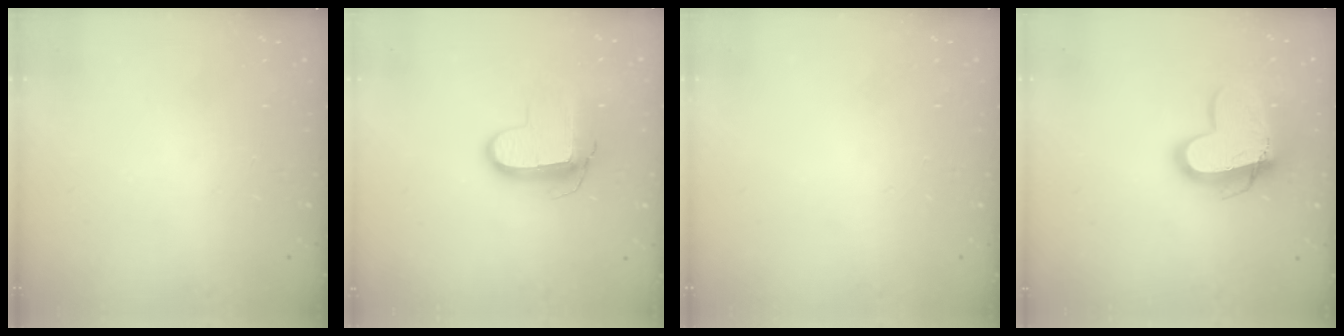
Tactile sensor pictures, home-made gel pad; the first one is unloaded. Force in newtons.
{"total": 10.8, "press": 10.8, "slide": 0.9}
{"total": 0.0}
{"total": 13.7, "press": 13.6, "slide": 1.3}